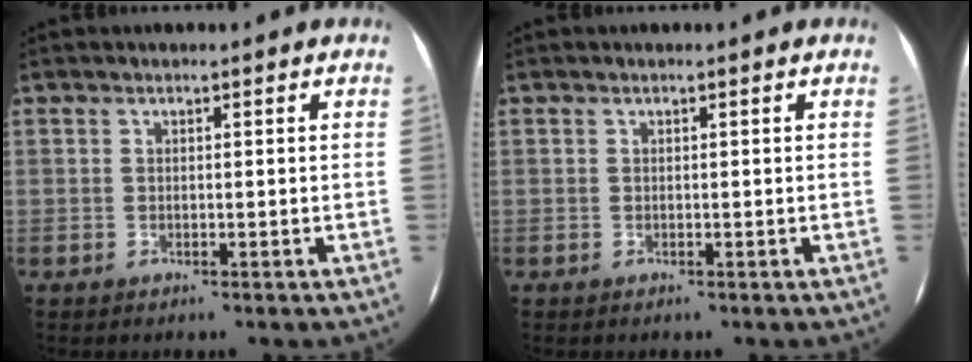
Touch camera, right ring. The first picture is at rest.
{"total": 0.0}